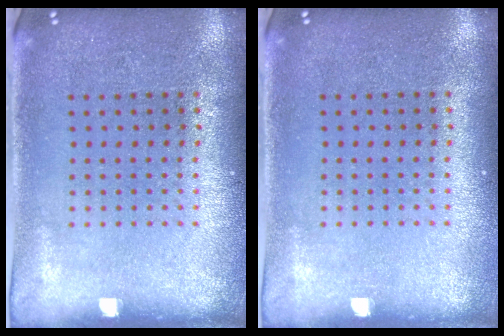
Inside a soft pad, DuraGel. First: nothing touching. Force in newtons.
{"total": 0.0}